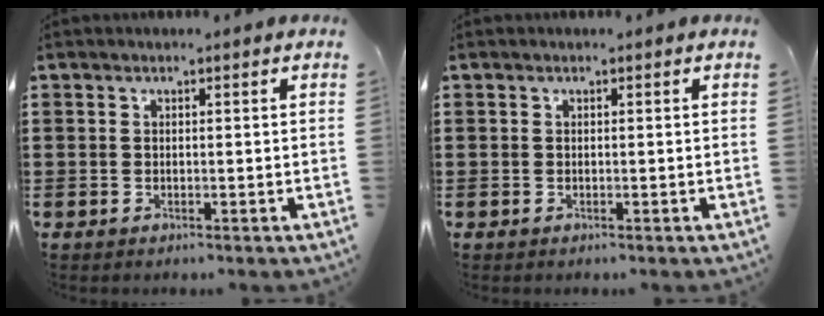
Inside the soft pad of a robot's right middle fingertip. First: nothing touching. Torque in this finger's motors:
{"motor_torque": [-1.19, -0.95, 0.05, -0.01]}